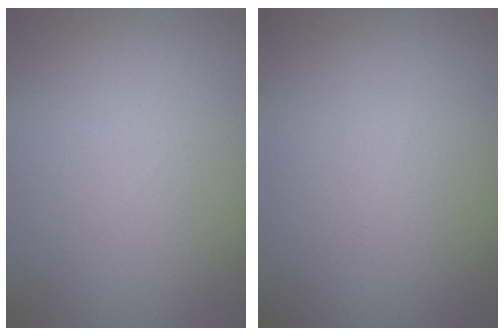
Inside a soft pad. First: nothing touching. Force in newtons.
{"total": 0.0}